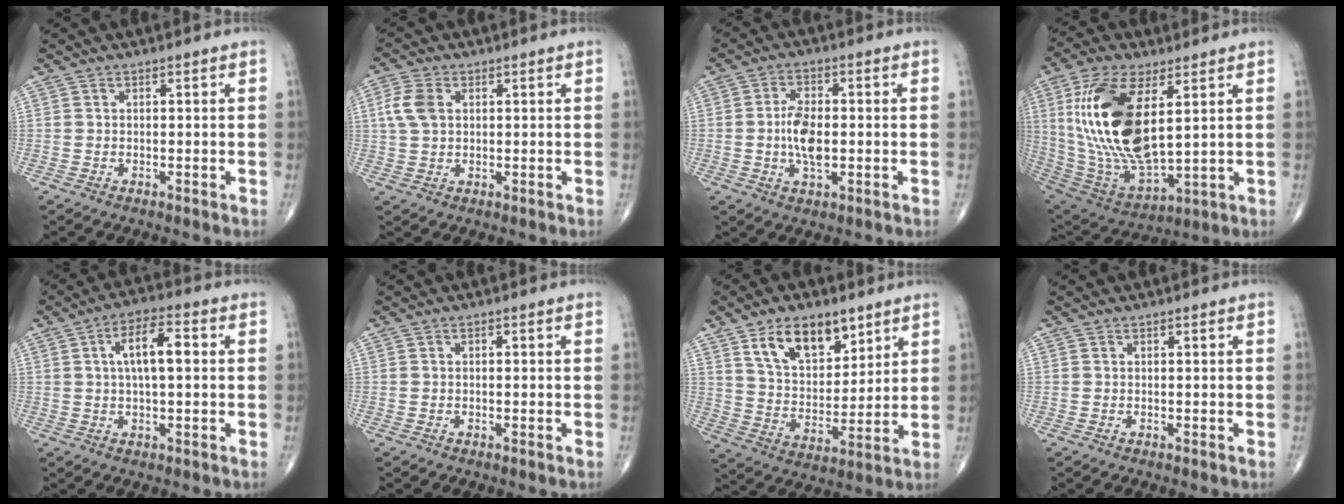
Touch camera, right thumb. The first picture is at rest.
{"total": 5.7, "force": [1.3, 3.8, 4.0], "torque": [-0.091, 0.008, 0.023]}
{"total": 7.1, "force": [-0.6, 3.6, 6.1], "torque": [-0.116, 0.002, -0.014]}
{"total": 22.5, "force": [5.2, 10.1, 19.4], "torque": [-0.392, -0.030, 0.106]}
{"total": 8.4, "force": [1.4, 3.2, 7.7], "torque": [-0.130, 0.016, 0.017]}
{"total": 0.5, "force": [0.0, 0.2, 0.5], "torque": [-0.011, 0.000, 0.000]}
{"total": 14.0, "force": [8.0, 7.6, 8.5], "torque": [-0.110, -0.045, 0.149]}
{"total": 0.0}